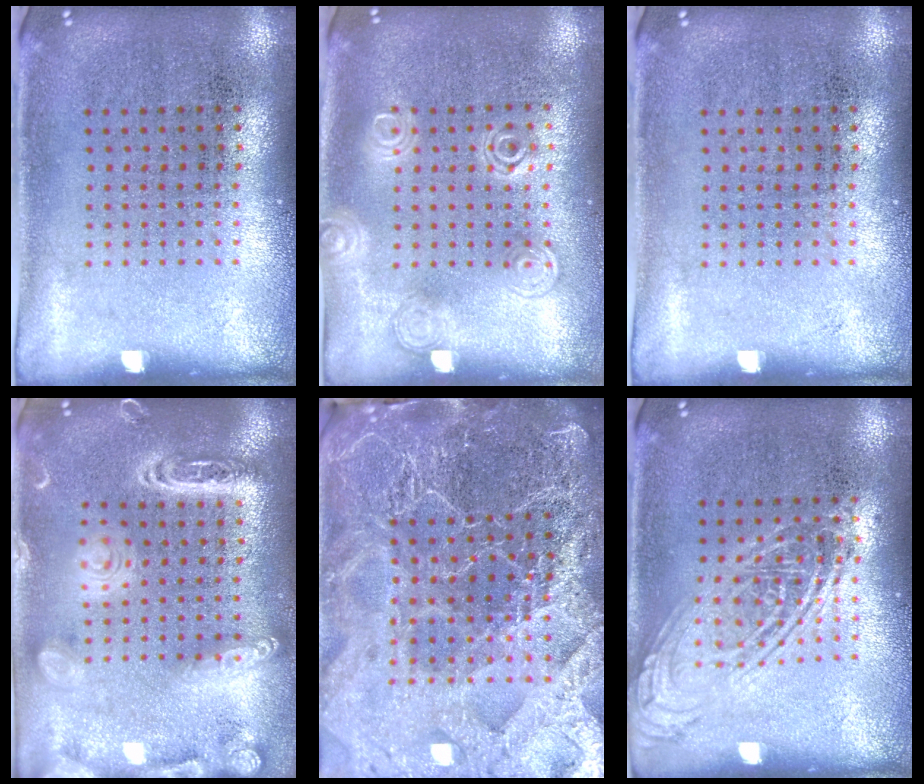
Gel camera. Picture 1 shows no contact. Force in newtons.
{"total": 1.0, "press": 1.0, "slide": 0.1}
{"total": 0.0}
{"total": 2.7, "press": 2.7, "slide": 0.2}
{"total": 5.4, "press": 4.8, "slide": 2.5}
{"total": 2.4, "press": 2.4, "slide": 0.3}